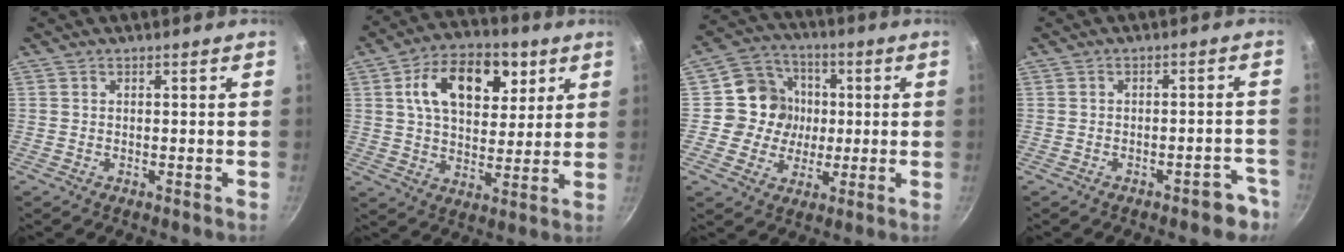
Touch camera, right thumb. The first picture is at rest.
{"total": 16.7, "force": [6.0, 10.1, 11.8], "torque": [-0.157, -0.005, 0.098]}
{"total": 11.7, "force": [0.4, 10.9, 4.2], "torque": [-0.017, 0.018, 0.004]}
{"total": 4.3, "force": [-3.0, 1.8, 2.4], "torque": [-0.015, 0.034, -0.034]}